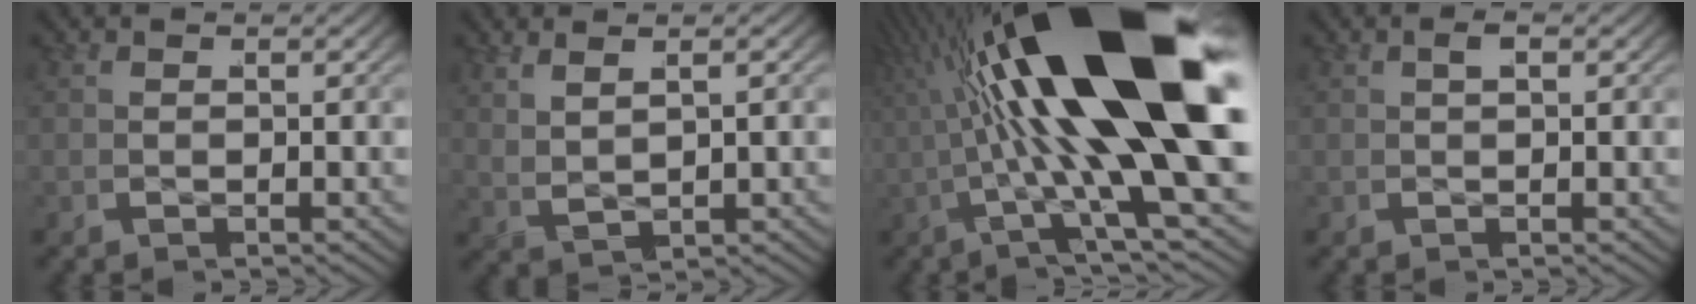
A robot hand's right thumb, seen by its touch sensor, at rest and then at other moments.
{"total": 1.7, "force": [0.5, 0.4, 1.5], "torque": [-0.038, -0.003, 0.019]}
{"total": 23.4, "force": [2.7, 7.7, 22.0], "torque": [-0.367, 0.025, 0.035]}
{"total": 0.6, "force": [0.3, -0.2, 0.5], "torque": [-0.003, 0.008, 0.003]}